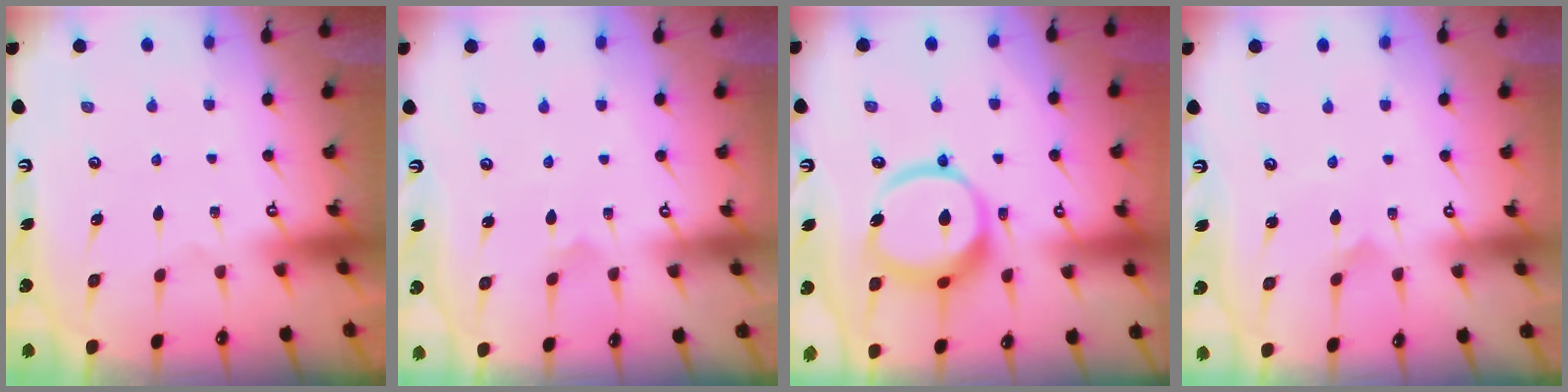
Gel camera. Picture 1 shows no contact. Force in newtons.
{"total": 1.9, "press": 1.9, "slide": 0.1}
{"total": 15.6, "press": 15.5, "slide": 2.0}
{"total": 2.0, "press": 2.0, "slide": 0.1}